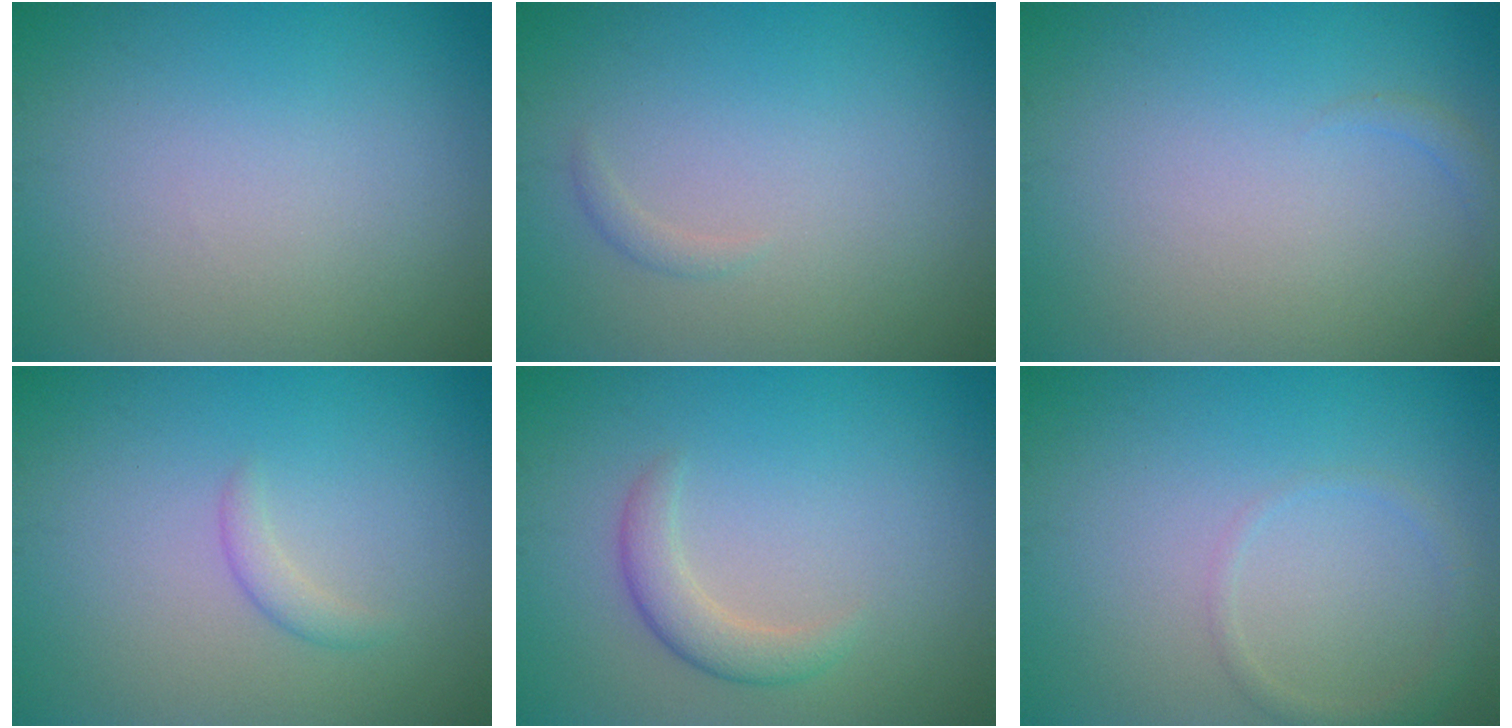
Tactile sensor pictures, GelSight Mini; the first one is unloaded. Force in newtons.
{"total": 0.7, "press": 0.7, "slide": 0.0}
{"total": 0.8, "press": 0.8, "slide": 0.1}
{"total": 1.1, "press": 1.1, "slide": 0.0}
{"total": 2.3, "press": 2.3, "slide": 0.2}
{"total": 1.4, "press": 1.4, "slide": 0.1}